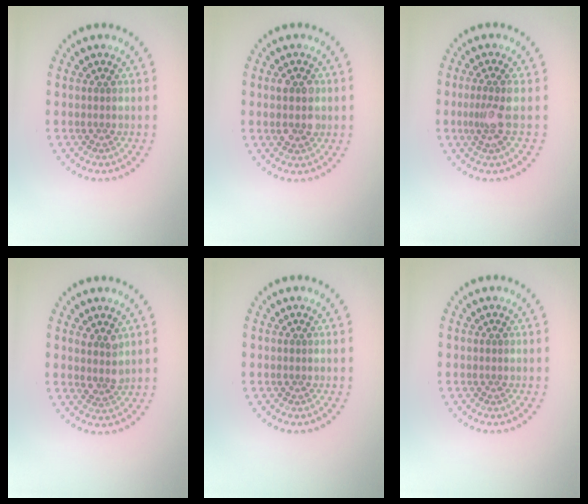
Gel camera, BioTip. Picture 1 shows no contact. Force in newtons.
{"total": 2.4, "press": 2.4, "slide": 0.3}
{"total": 2.1, "press": 1.6, "slide": 1.3}
{"total": 1.9, "press": 1.5, "slide": 1.1}
{"total": 0.0}
{"total": 0.0}